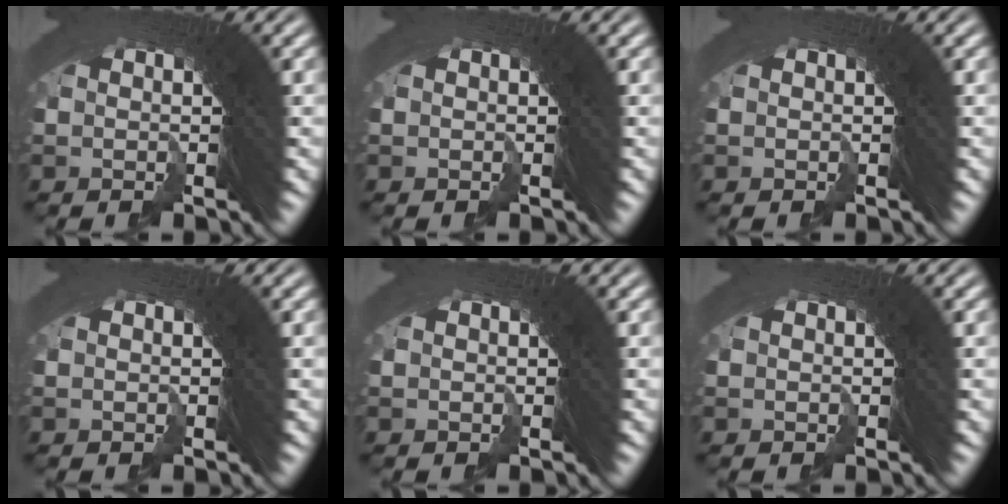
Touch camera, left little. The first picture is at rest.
{"total": 0.0}
{"total": 0.0}
{"total": 0.0}
{"total": 0.0}
{"total": 0.0}